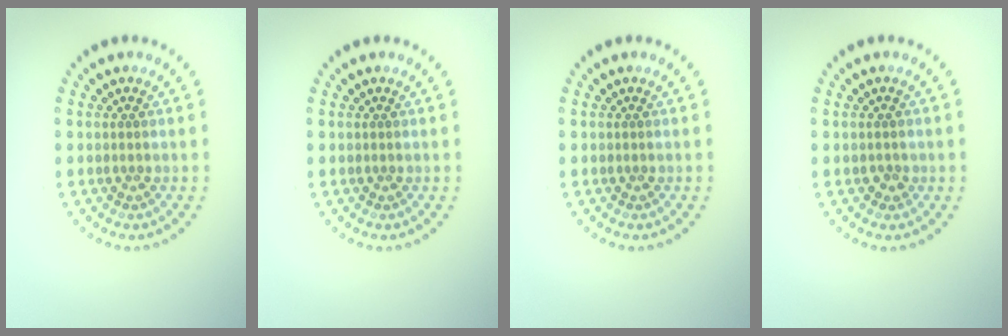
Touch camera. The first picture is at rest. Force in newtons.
{"total": 0.0}
{"total": 0.0}
{"total": 0.8, "press": 0.8, "slide": 0.1}